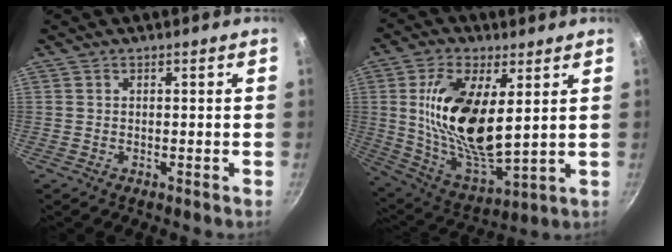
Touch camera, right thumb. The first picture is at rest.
{"total": 19.6, "force": [3.9, 9.0, 17.0], "torque": [-0.313, -0.029, 0.083]}